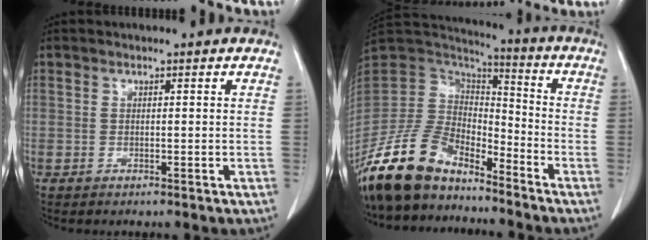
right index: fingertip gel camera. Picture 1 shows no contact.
{"total": 16.0, "force": [-13.2, 6.1, 6.5], "torque": [-0.137, 0.022, -0.257]}